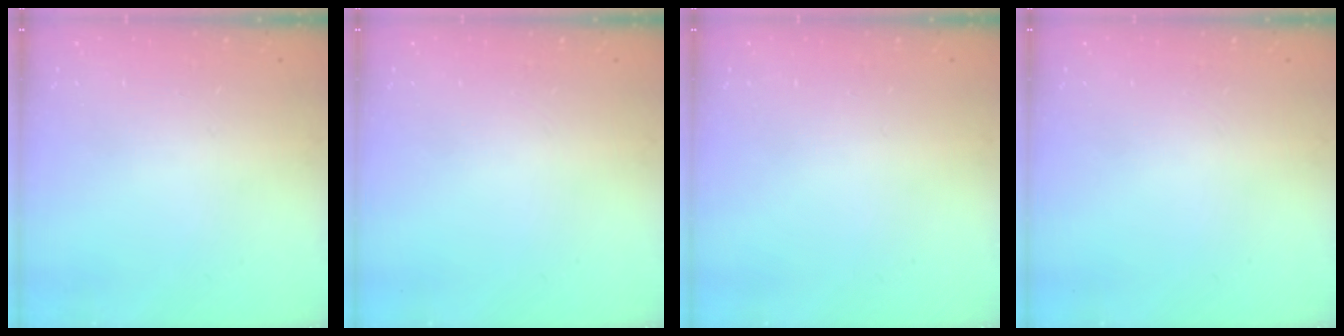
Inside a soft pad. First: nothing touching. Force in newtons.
{"total": 0.0}
{"total": 0.0}
{"total": 0.0}